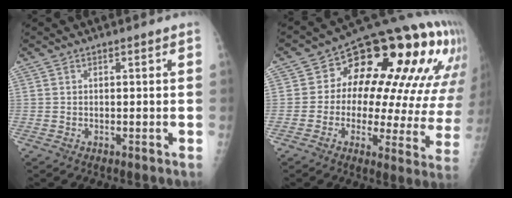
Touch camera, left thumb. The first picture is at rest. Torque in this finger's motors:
{"motor_torque": [1.14, 1.33, 0.34, 0.01, 0.07]}